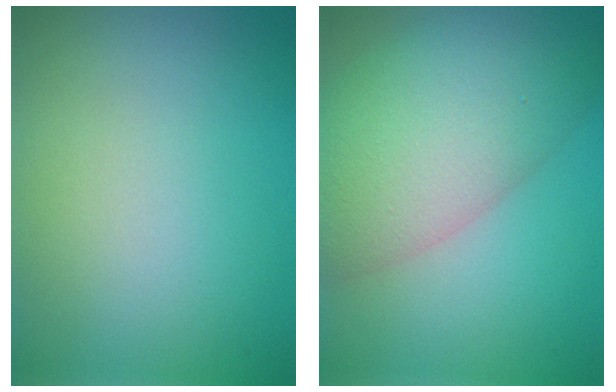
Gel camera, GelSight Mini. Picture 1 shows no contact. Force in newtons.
{"total": 8.7, "press": 8.7, "slide": 0.2}